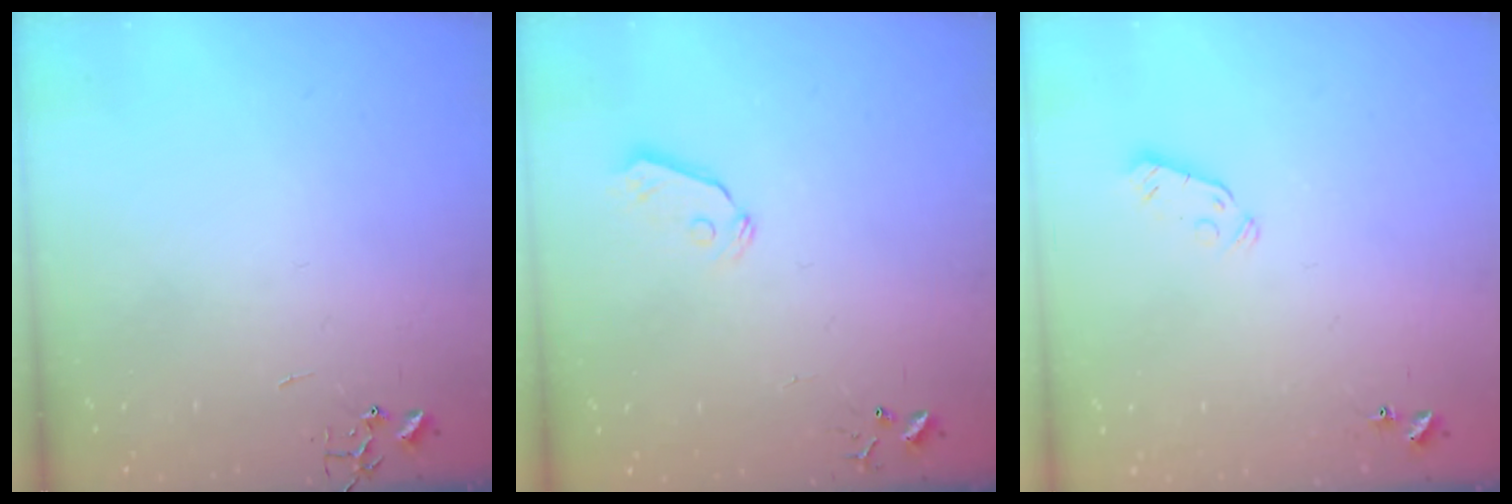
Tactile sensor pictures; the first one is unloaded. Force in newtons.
{"total": 6.1, "press": 6.1, "slide": 0.5}
{"total": 3.7, "press": 3.6, "slide": 0.6}